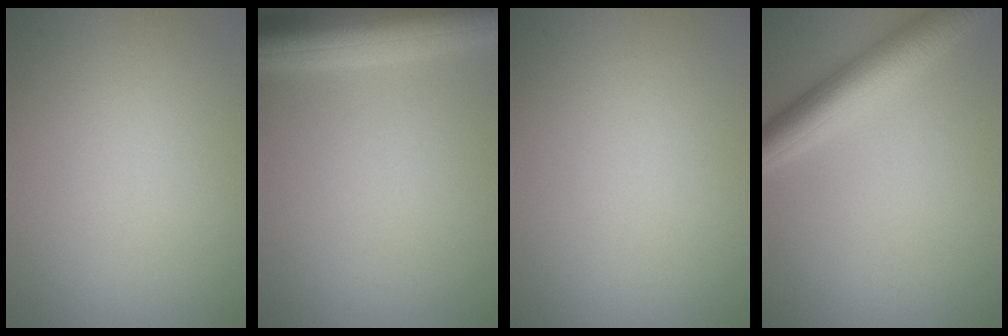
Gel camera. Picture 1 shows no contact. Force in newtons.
{"total": 7.3, "press": 7.3, "slide": 0.4}
{"total": 0.0}
{"total": 5.3, "press": 5.3, "slide": 0.1}